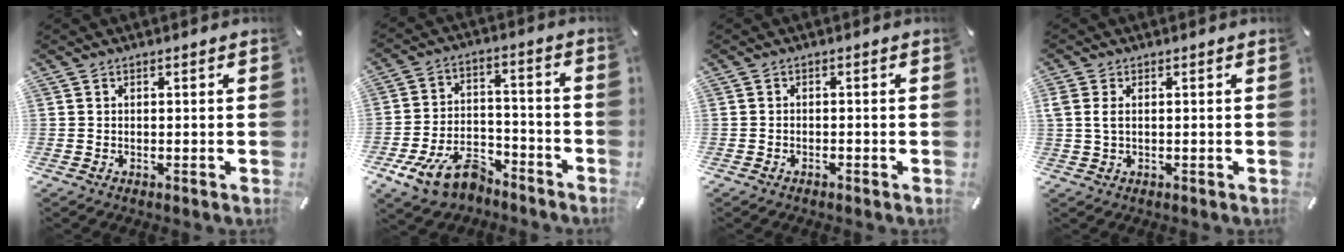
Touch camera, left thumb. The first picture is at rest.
{"total": 13.5, "force": [-8.6, 7.4, 7.4], "torque": [-0.136, 0.055, -0.150]}
{"total": 0.9, "force": [-0.8, 0.4, 0.3], "torque": [-0.006, 0.001, -0.017]}
{"total": 2.7, "force": [0.7, 1.4, 2.2], "torque": [-0.054, 0.002, 0.008]}